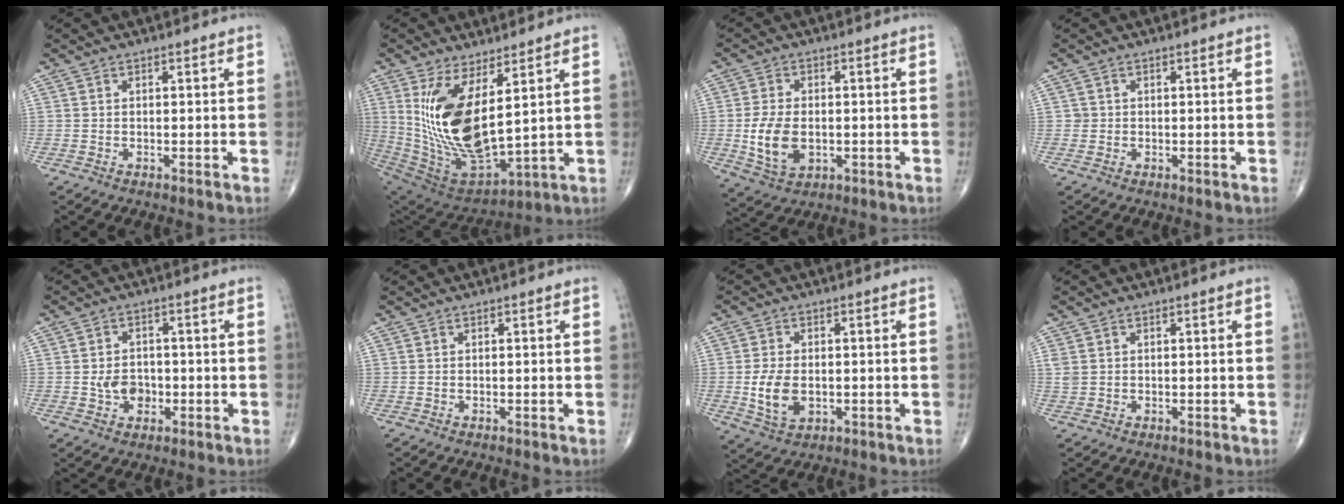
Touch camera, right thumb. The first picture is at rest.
{"total": 18.8, "force": [4.9, 7.9, 16.3], "torque": [-0.319, -0.045, 0.117]}
{"total": 8.9, "force": [-1.1, 5.7, 6.7], "torque": [-0.123, -0.004, -0.011]}
{"total": 0.9, "force": [0.0, 0.9, 0.0], "torque": [0.008, 0.004, 0.000]}
{"total": 5.0, "force": [-0.9, 3.9, 3.0], "torque": [-0.026, 0.007, -0.013]}
{"total": 0.0}
{"total": 7.3, "force": [-0.9, 4.7, 5.6], "torque": [-0.101, -0.005, -0.009]}
{"total": 1.8, "force": [0.4, 1.4, 0.9], "torque": [-0.023, 0.004, 0.014]}